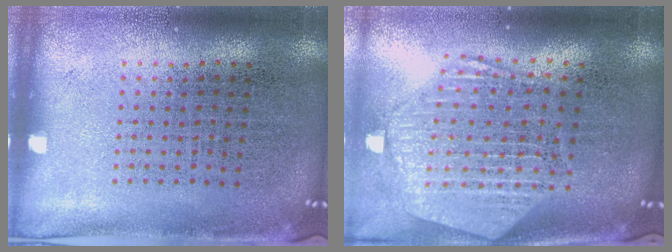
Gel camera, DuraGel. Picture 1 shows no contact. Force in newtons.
{"total": 2.7, "press": 2.2, "slide": 1.6}